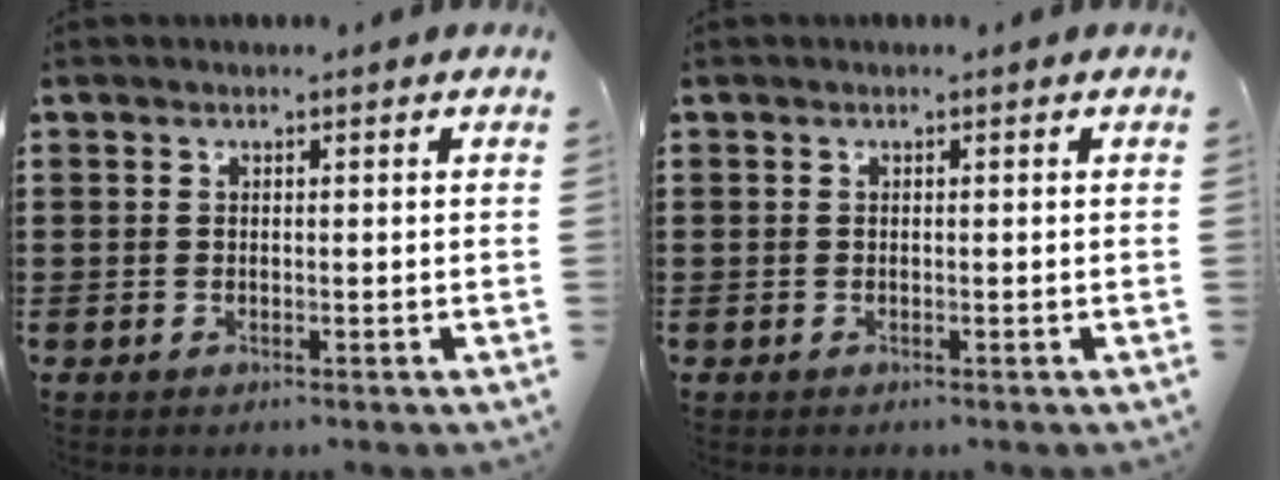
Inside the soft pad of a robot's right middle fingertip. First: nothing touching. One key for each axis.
{"total": 0.0}